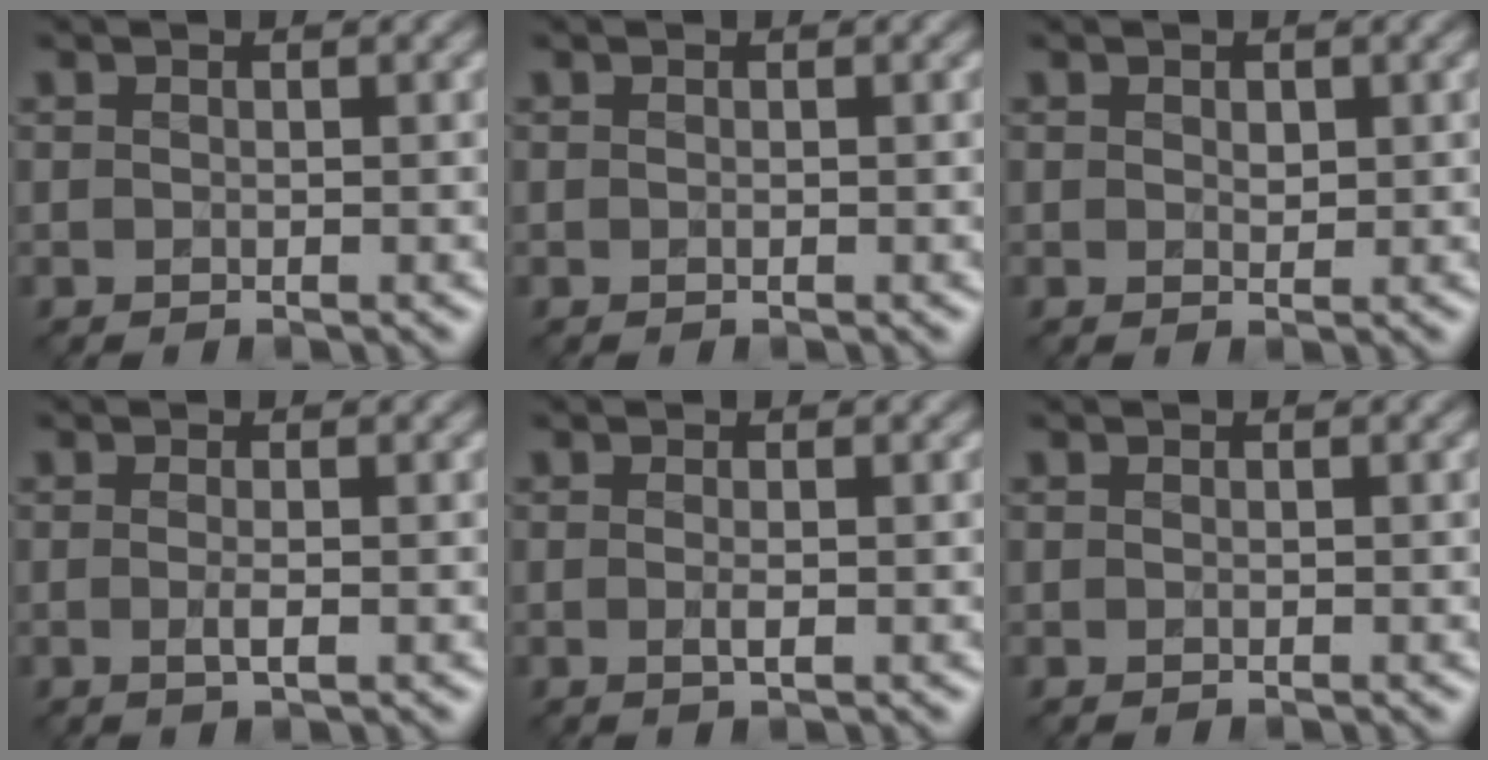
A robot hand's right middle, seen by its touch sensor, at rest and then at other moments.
{"total": 0.0}
{"total": 0.8, "force": [0.3, 0.5, 0.6], "torque": [-0.009, 0.001, 0.007]}
{"total": 1.3, "force": [-0.2, 0.3, 1.3], "torque": [-0.023, -0.001, -0.005]}
{"total": 1.0, "force": [-0.1, 0.2, 1.0], "torque": [-0.017, 0.001, -0.001]}
{"total": 0.0}